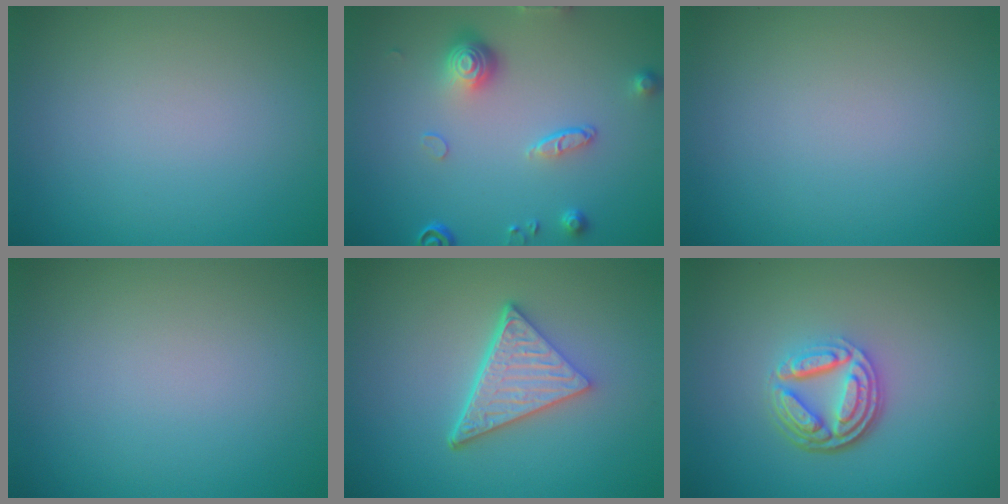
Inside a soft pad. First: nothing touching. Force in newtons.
{"total": 4.3, "press": 3.2, "slide": 2.8}
{"total": 0.0}
{"total": 0.0}
{"total": 5.3, "press": 3.7, "slide": 3.8}
{"total": 4.9, "press": 3.5, "slide": 3.4}